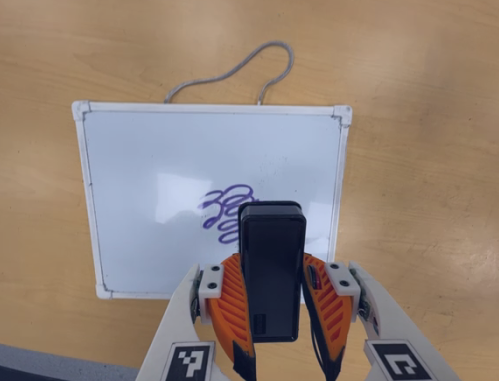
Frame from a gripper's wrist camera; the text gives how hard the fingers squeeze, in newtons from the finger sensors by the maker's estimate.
{"total": 6.9, "left": 5.7, "right": 8.1}